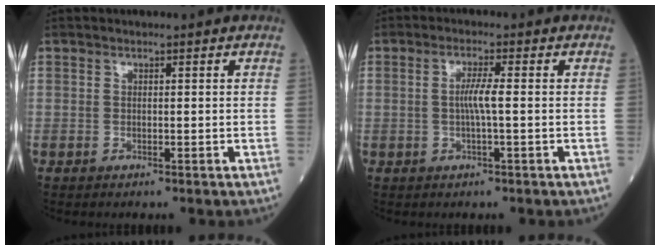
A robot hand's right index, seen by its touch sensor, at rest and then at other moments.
{"total": 3.1, "force": [-0.1, -0.2, 3.1], "torque": [-0.060, 0.000, -0.003]}